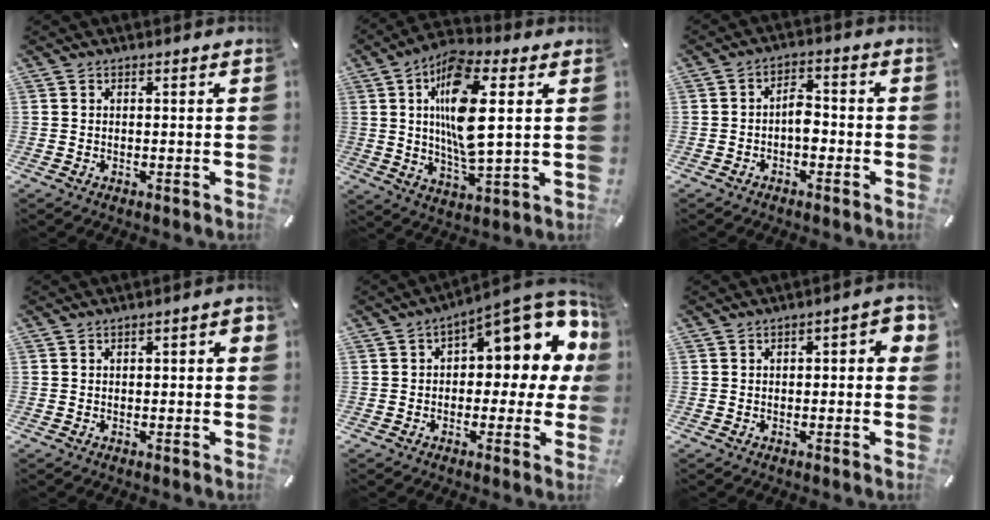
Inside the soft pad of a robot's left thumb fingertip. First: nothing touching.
{"total": 15.9, "force": [3.3, 6.0, 14.3], "torque": [-0.290, -0.008, 0.048]}
{"total": 5.0, "force": [-2.0, 2.9, 3.5], "torque": [-0.060, 0.018, -0.036]}
{"total": 2.3, "force": [-0.3, 1.2, 2.0], "torque": [-0.026, 0.004, -0.009]}
{"total": 13.7, "force": [5.8, 6.5, 10.5], "torque": [-0.122, -0.048, 0.096]}
{"total": 4.4, "force": [-0.5, 2.1, 3.8], "torque": [-0.050, 0.010, -0.012]}